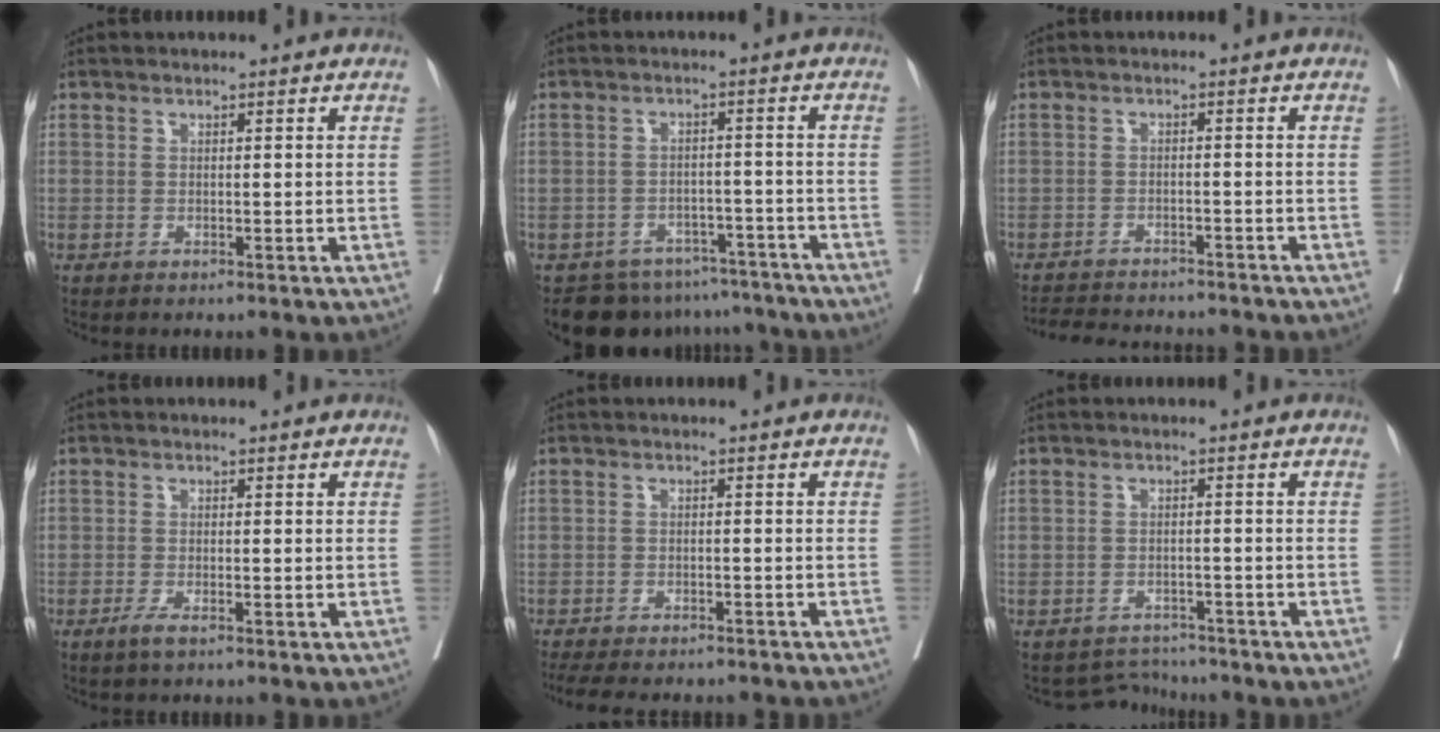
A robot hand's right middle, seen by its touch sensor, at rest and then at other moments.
{"total": 10.7, "force": [-9.1, 5.6, 1.3], "torque": [-0.007, 0.018, -0.109]}
{"total": 11.0, "force": [-10.3, 1.9, 3.5], "torque": [-0.057, -0.001, -0.138]}
{"total": 1.7, "force": [-1.1, 0.2, 1.3], "torque": [-0.027, -0.003, -0.022]}
{"total": 13.9, "force": [-12.4, 3.1, 5.5], "torque": [-0.108, -0.014, -0.161]}
{"total": 3.4, "force": [-3.2, 0.5, -1.2], "torque": [0.019, 0.007, -0.047]}